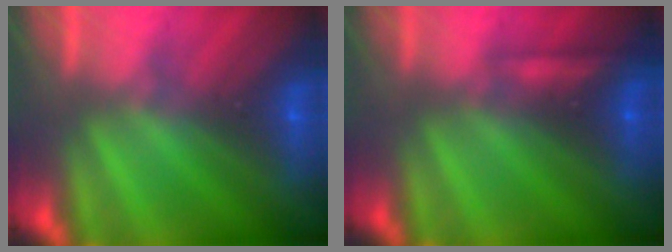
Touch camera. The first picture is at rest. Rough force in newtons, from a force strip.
{"total": 2.2}